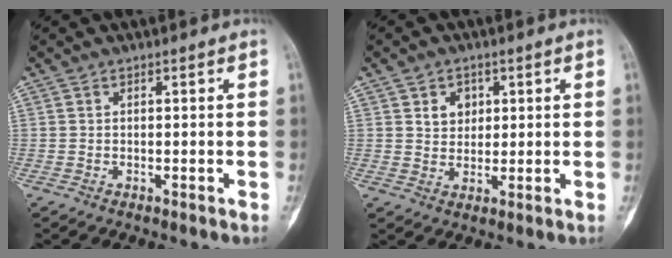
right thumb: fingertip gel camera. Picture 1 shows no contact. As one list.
[{"total": 4.5, "force": [1.5, 3.7, 2.1], "torque": [-0.004, -0.006, 0.025]}]